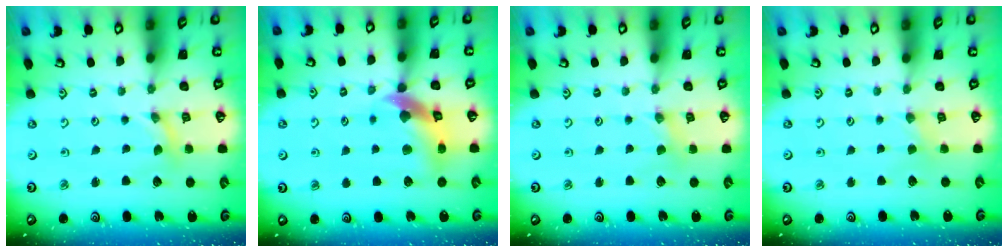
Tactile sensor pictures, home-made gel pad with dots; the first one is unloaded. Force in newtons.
{"total": 12.2, "press": 12.1, "slide": 1.9}
{"total": 1.3, "press": 1.2, "slide": 0.3}
{"total": 1.8, "press": 1.8, "slide": 0.4}